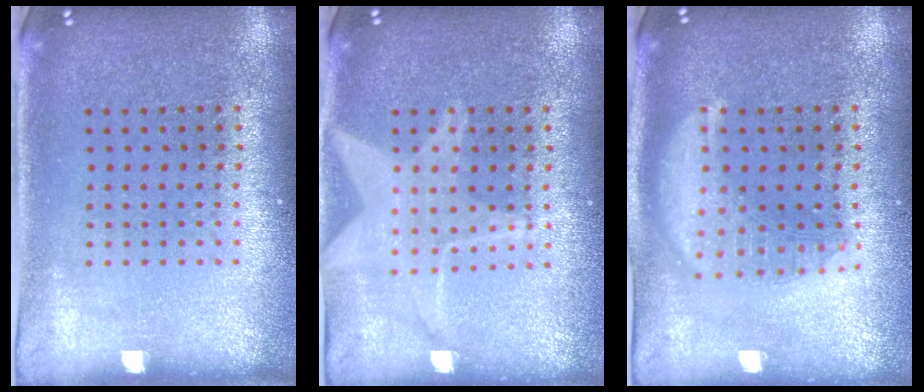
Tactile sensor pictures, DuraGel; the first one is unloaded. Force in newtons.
{"total": 2.8, "press": 2.8, "slide": 0.3}
{"total": 2.8, "press": 2.8, "slide": 0.3}